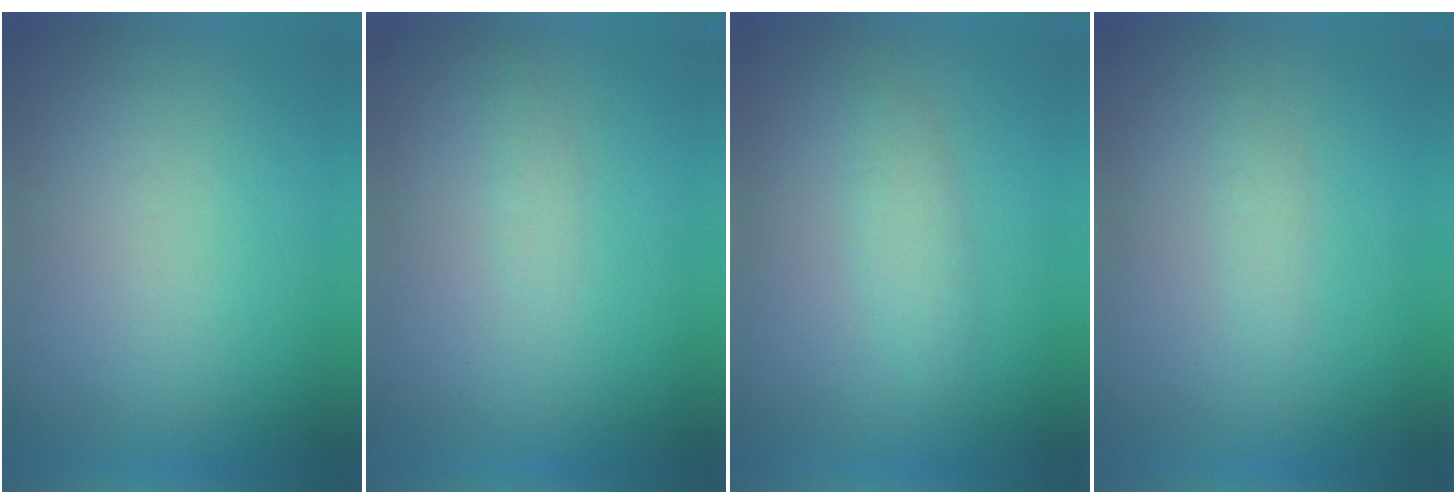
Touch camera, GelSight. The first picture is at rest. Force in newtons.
{"total": 1.3}
{"total": 2.2}
{"total": 1.3}